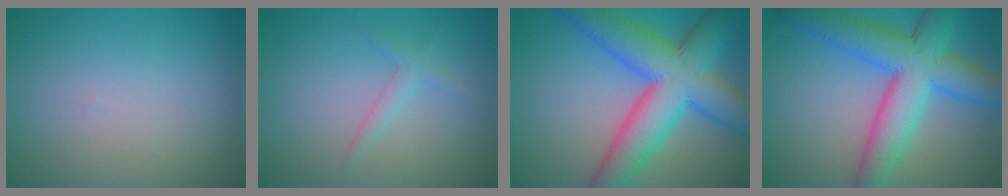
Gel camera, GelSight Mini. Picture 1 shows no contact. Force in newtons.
{"total": 1.4, "press": 1.4, "slide": 0.0}
{"total": 11.0, "press": 11.0, "slide": 0.4}
{"total": 9.0, "press": 9.0, "slide": 0.3}